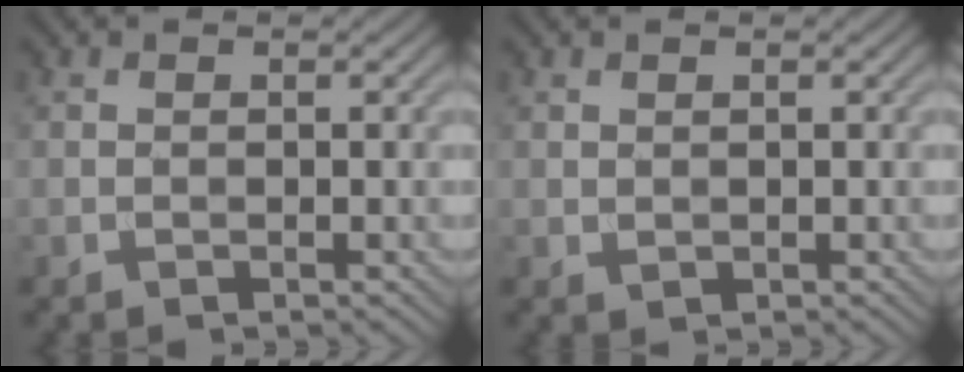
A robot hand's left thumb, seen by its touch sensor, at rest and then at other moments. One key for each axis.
{"total": 0.6, "fx": 0.4, "fy": 0.4, "fz": 0.3, "tx": -0.008, "ty": -0.002, "tz": 0.011}